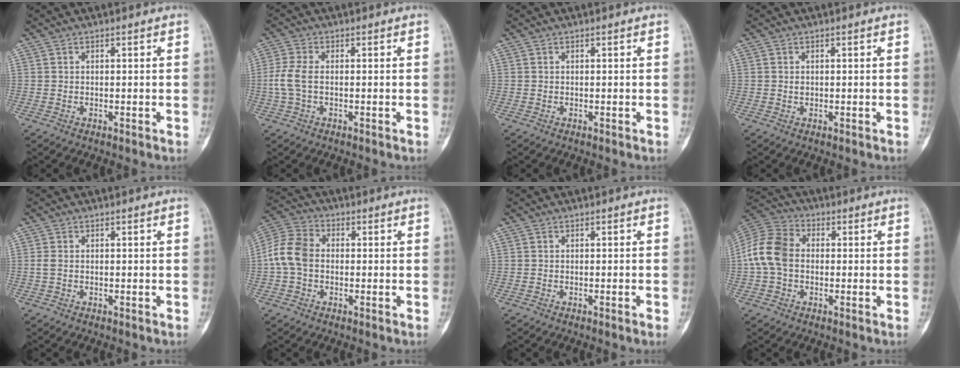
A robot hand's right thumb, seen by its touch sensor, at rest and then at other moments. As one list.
[{"total": 4.6, "force": [-0.4, 2.4, 3.9], "torque": [-0.107, 0.007, -0.012]}, {"total": 0.0}, {"total": 0.6, "force": [0.0, 0.5, 0.4], "torque": [-0.003, 0.002, -0.001]}, {"total": 1.1, "force": [-0.1, 0.7, 0.8], "torque": [-0.024, -0.002, -0.003]}, {"total": 8.3, "force": [-0.6, 6.1, 5.6], "torque": [-0.110, 0.025, -0.023]}, {"total": 1.2, "force": [-0.6, -0.2, 1.0], "torque": [-0.017, -0.002, -0.006]}, {"total": 10.4, "force": [-0.4, 7.7, 7.1], "torque": [-0.141, 0.030, -0.019]}]